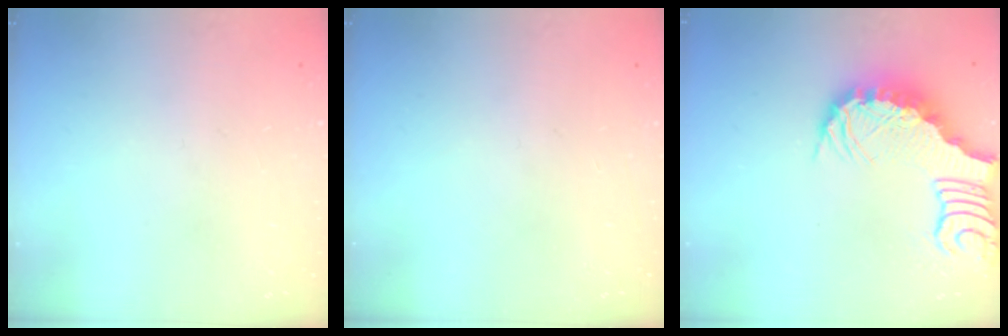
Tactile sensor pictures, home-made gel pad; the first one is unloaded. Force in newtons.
{"total": 0.0}
{"total": 3.7, "press": 3.6, "slide": 0.7}